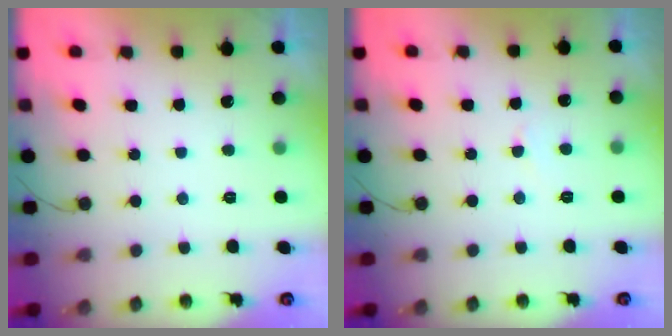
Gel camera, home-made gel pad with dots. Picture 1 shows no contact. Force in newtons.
{"total": 3.0, "press": 3.0, "slide": 0.4}